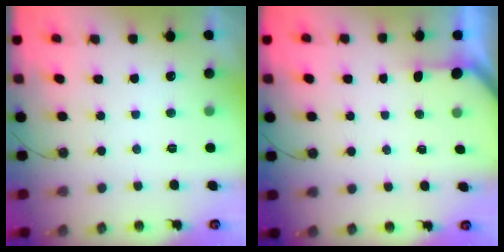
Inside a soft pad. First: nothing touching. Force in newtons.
{"total": 1.2, "press": 1.2, "slide": 0.1}